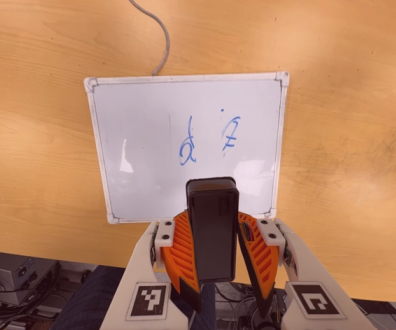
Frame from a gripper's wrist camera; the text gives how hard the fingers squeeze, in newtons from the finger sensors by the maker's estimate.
{"total": 8.1, "left": 9.0, "right": 7.1}